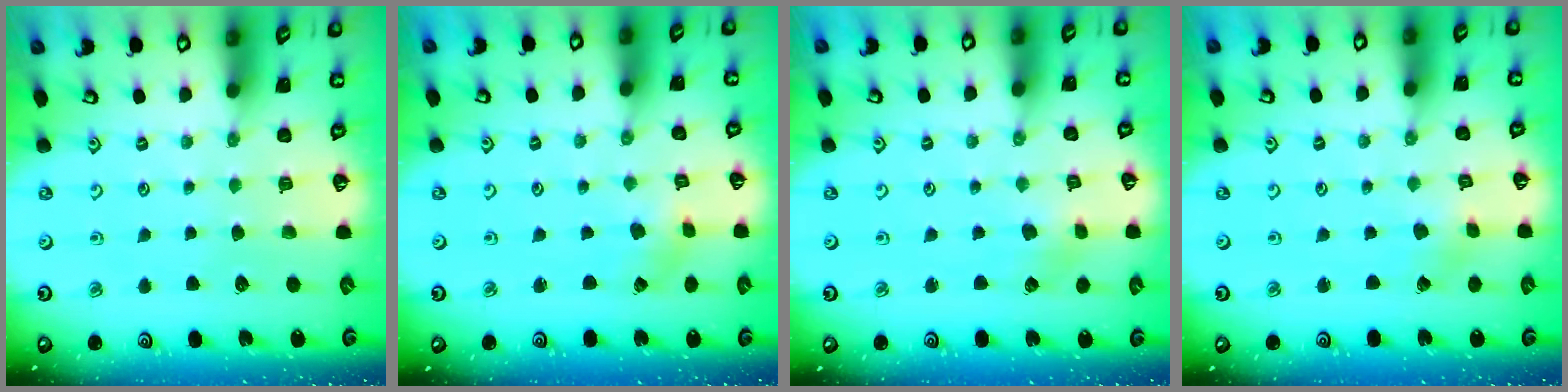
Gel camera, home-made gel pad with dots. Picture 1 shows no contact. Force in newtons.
{"total": 1.2, "press": 1.2, "slide": 0.2}
{"total": 2.3, "press": 2.3, "slide": 0.4}
{"total": 0.6, "press": 0.5, "slide": 0.2}